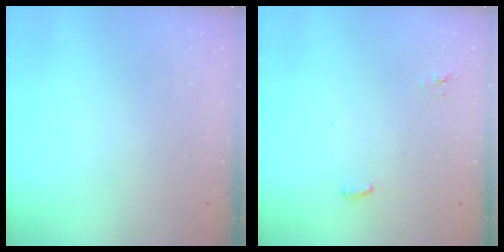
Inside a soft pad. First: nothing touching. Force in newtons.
{"total": 3.6, "press": 3.5, "slide": 0.9}